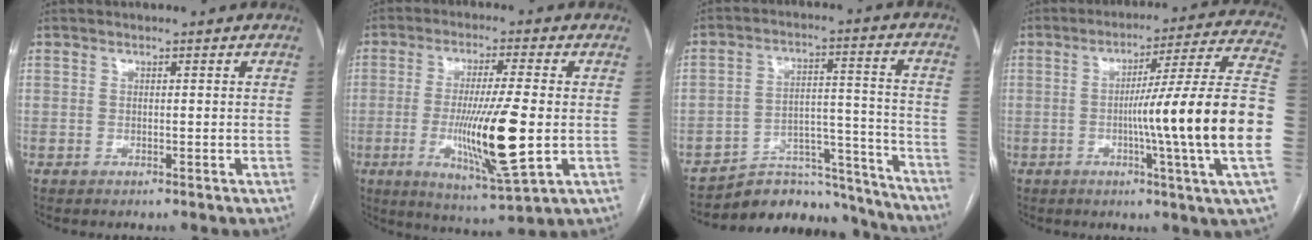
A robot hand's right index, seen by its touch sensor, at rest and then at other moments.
{"total": 13.9, "force": [-2.2, 0.8, 13.7], "torque": [-0.250, -0.026, -0.034]}
{"total": 15.9, "force": [-15.3, 4.0, 1.3], "torque": [-0.001, 0.061, -0.221]}
{"total": 20.8, "force": [-3.4, -2.5, 20.3], "torque": [-0.249, 0.006, -0.065]}